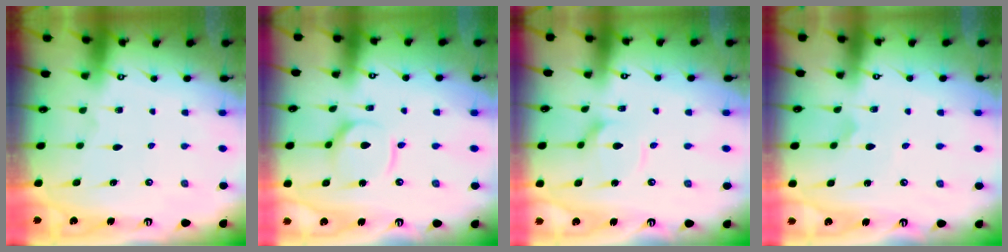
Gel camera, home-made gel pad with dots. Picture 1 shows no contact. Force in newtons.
{"total": 6.6, "press": 6.6, "slide": 0.6}
{"total": 2.7, "press": 2.7, "slide": 0.3}
{"total": 0.9, "press": 0.9, "slide": 0.0}